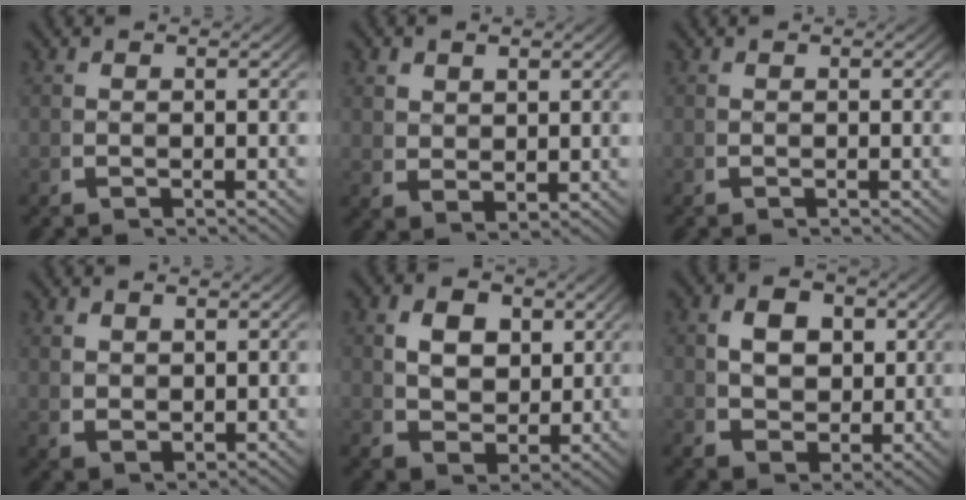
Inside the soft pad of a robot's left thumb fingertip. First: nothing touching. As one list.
[{"total": 2.3, "force": [1.3, 1.4, 1.3], "torque": [-0.027, -0.009, 0.039]}, {"total": 0.0}, {"total": 2.3, "force": [1.3, 1.2, 1.5], "torque": [-0.033, -0.007, 0.039]}, {"total": 5.9, "force": [1.2, 4.3, 3.8], "torque": [-0.069, -0.025, 0.032]}, {"total": 5.8, "force": [1.1, 4.3, 3.8], "torque": [-0.066, -0.025, 0.030]}]